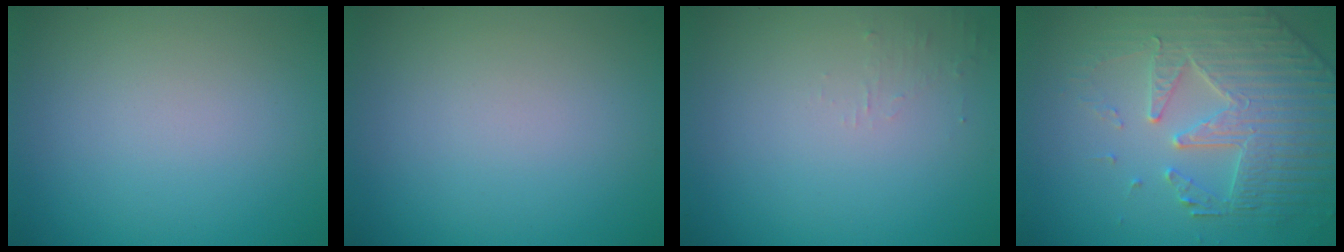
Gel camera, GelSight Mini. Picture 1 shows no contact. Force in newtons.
{"total": 0.0}
{"total": 0.9, "press": 0.9, "slide": 0.1}
{"total": 5.3, "press": 5.0, "slide": 2.0}